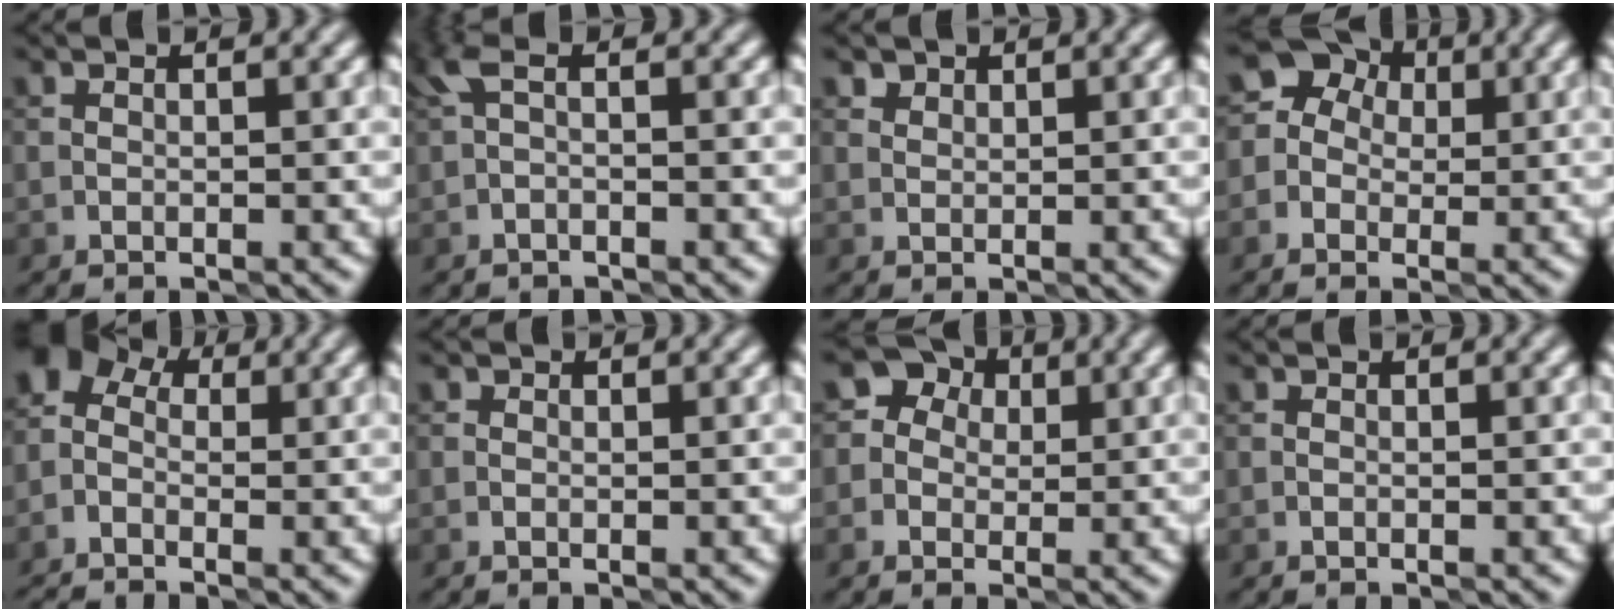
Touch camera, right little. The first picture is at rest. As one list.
[{"total": 1.3, "force": [-0.2, 0.3, 1.2], "torque": [-0.030, 0.005, -0.008]}, {"total": 1.4, "force": [1.2, 0.7, 0.4], "torque": [0.000, 0.004, 0.011]}, {"total": 6.9, "force": [1.6, 6.1, 2.8], "torque": [-0.019, 0.043, -0.016]}, {"total": 3.9, "force": [-1.2, 3.1, 2.2], "torque": [-0.041, 0.008, -0.026]}, {"total": 0.0}, {"total": 4.7, "force": [1.5, 4.0, 1.8], "torque": [0.003, 0.019, -0.001]}, {"total": 0.0}]